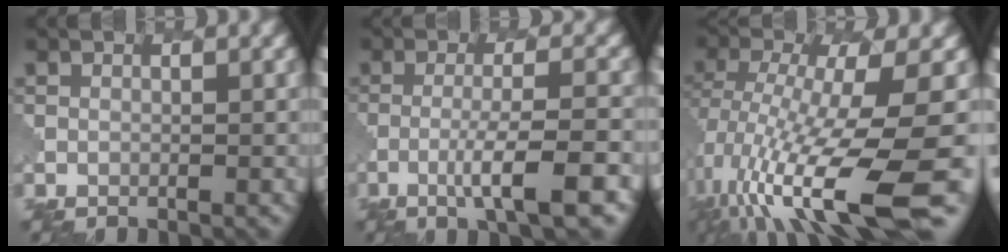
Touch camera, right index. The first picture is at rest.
{"total": 5.7, "force": [-2.4, 0.6, 5.1], "torque": [-0.080, 0.004, -0.049]}
{"total": 13.0, "force": [-3.9, 3.5, 12.0], "torque": [-0.230, -0.023, -0.055]}